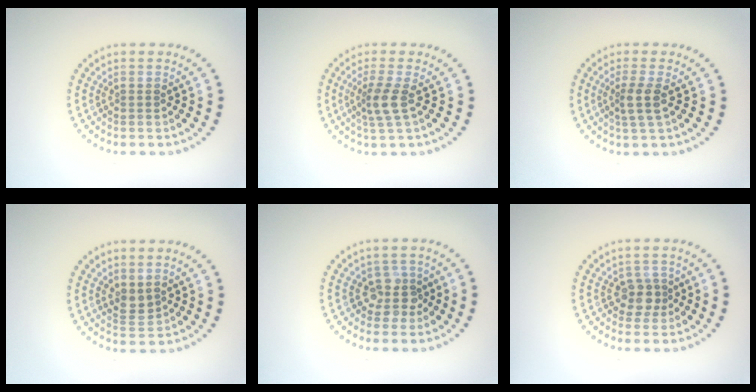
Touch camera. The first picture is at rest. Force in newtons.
{"total": 2.5, "press": 1.9, "slide": 1.6}
{"total": 2.2, "press": 1.8, "slide": 1.3}
{"total": 1.6, "press": 1.4, "slide": 0.7}
{"total": 2.4, "press": 2.0, "slide": 1.4}
{"total": 2.0, "press": 1.7, "slide": 1.1}